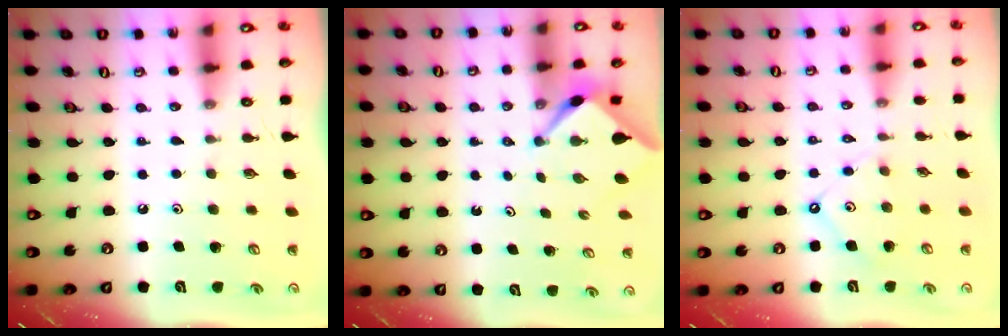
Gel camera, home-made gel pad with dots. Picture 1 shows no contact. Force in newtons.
{"total": 2.4, "press": 2.4, "slide": 0.3}
{"total": 6.1, "press": 6.1, "slide": 0.6}